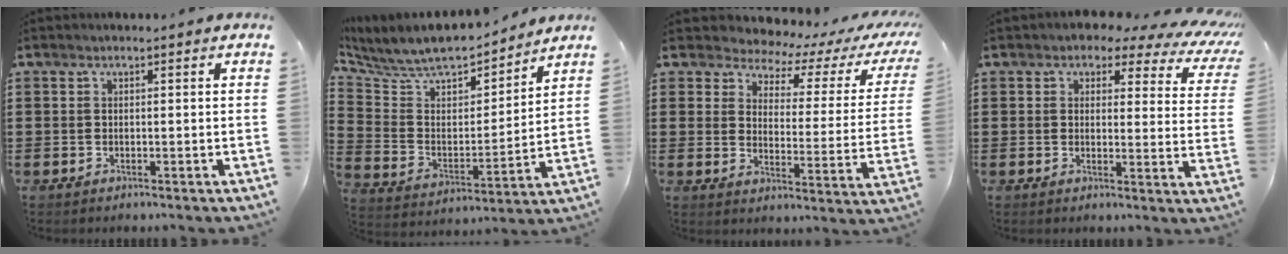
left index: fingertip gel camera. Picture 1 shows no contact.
{"total": 7.6, "force": [7.0, 2.2, 1.8], "torque": [-0.074, -0.052, 0.120]}
{"total": 3.7, "force": [3.3, 1.6, 0.9], "torque": [-0.034, -0.029, 0.048]}
{"total": 3.6, "force": [2.6, 1.9, 1.6], "torque": [-0.032, -0.014, 0.039]}